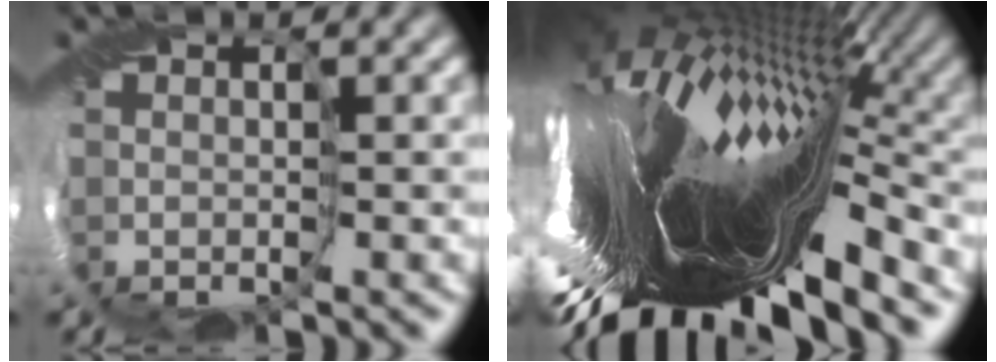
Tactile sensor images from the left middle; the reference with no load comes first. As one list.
[{"total": 17.6, "force": [-3.6, 5.6, 16.3], "torque": [-0.253, -0.033, -0.055]}]